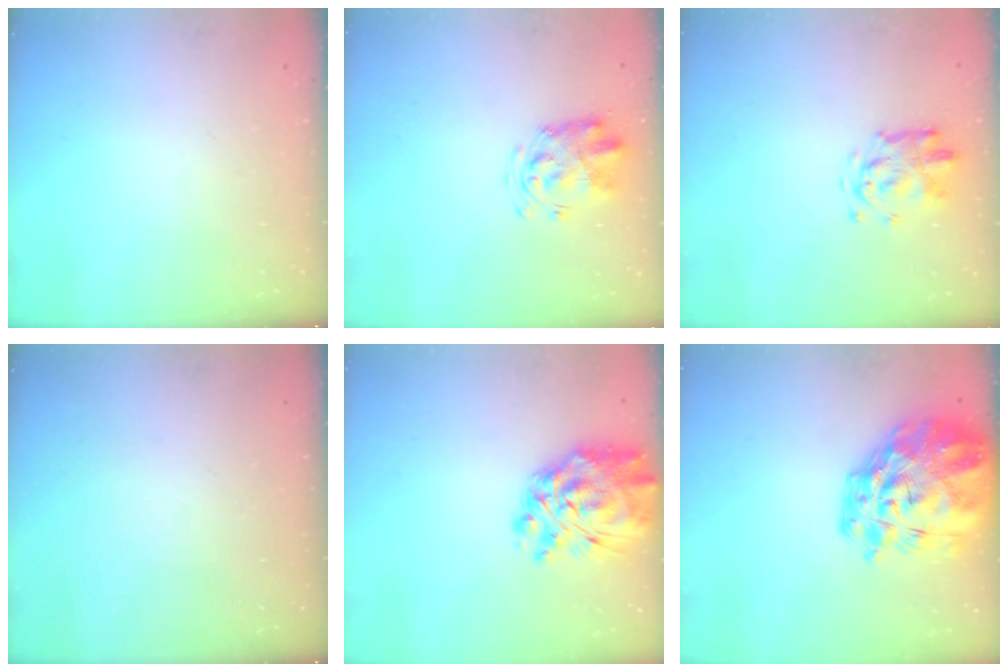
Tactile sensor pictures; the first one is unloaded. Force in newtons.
{"total": 3.9, "press": 3.8, "slide": 0.8}
{"total": 3.4, "press": 3.4, "slide": 0.4}
{"total": 0.0}
{"total": 15.3, "press": 14.2, "slide": 5.7}
{"total": 17.4, "press": 16.2, "slide": 6.3}